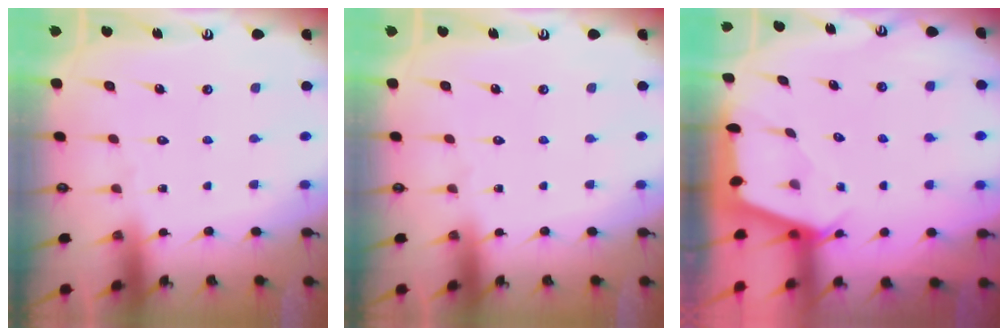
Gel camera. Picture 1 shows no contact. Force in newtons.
{"total": 0.0}
{"total": 2.5, "press": 2.5, "slide": 0.3}